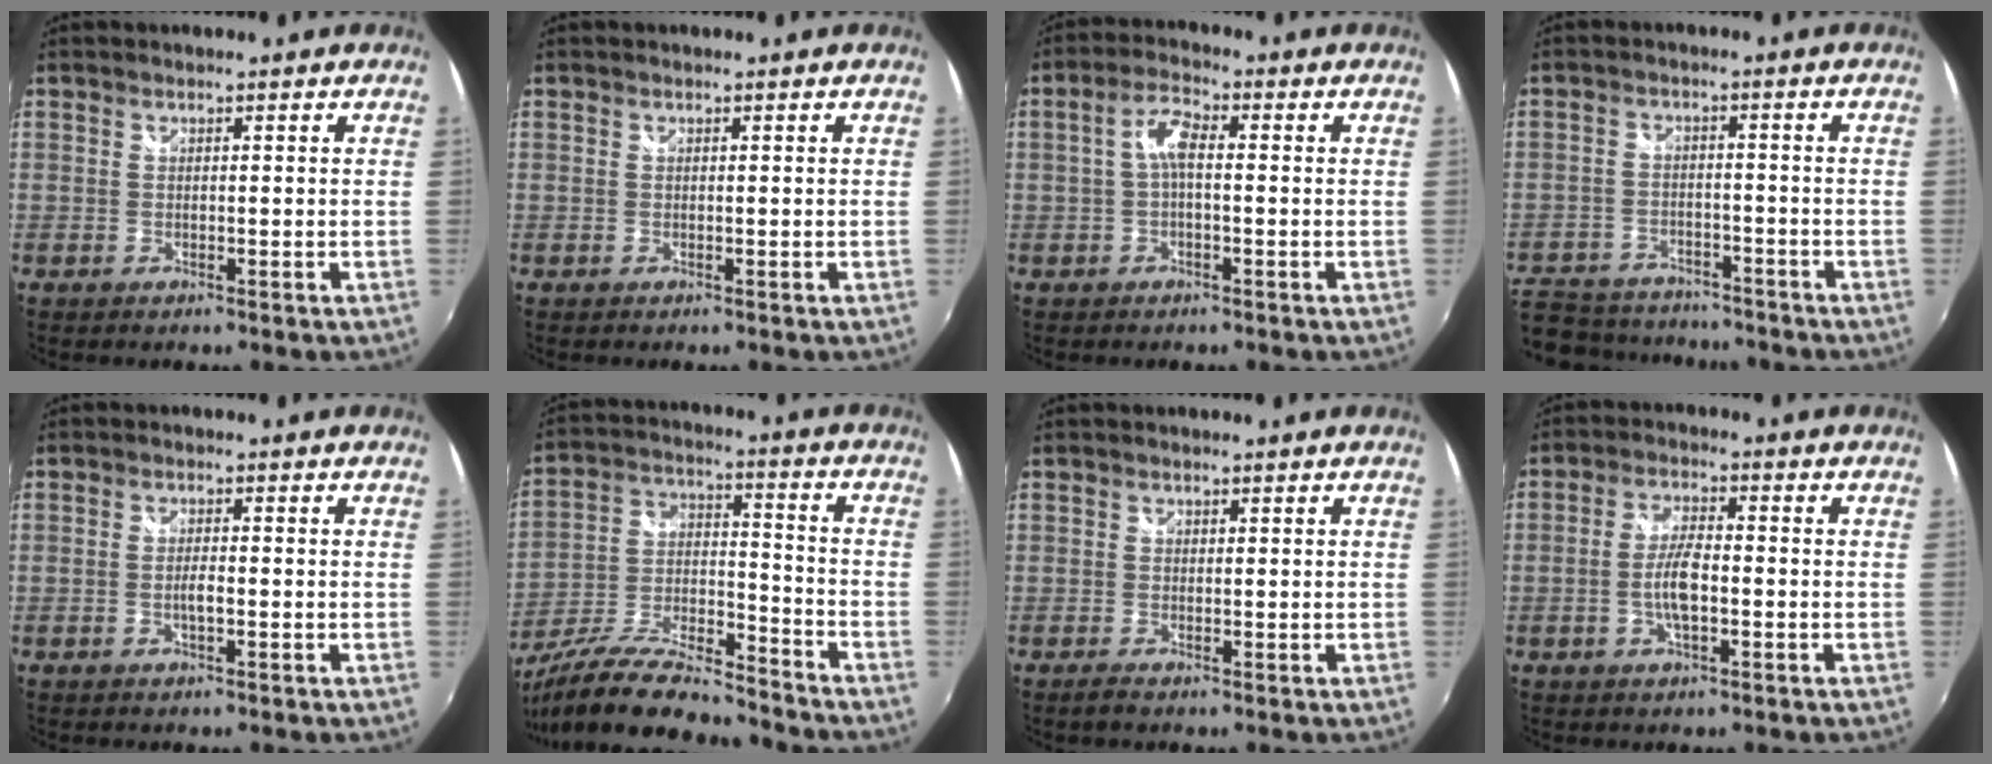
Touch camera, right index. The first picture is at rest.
{"total": 0.0}
{"total": 4.4, "force": [-0.2, 1.5, 4.1], "torque": [-0.084, 0.014, -0.004]}
{"total": 18.3, "force": [-13.7, 10.0, 6.8], "torque": [-0.197, 0.003, -0.202]}
{"total": 1.9, "force": [-0.7, 0.3, 1.8], "torque": [-0.036, 0.000, -0.012]}
{"total": 21.1, "force": [-17.1, 5.1, 11.3], "torque": [-0.228, -0.025, -0.293]}
{"total": 1.0, "force": [-0.5, 0.8, 0.5], "torque": [-0.012, -0.003, -0.011]}
{"total": 5.8, "force": [-1.5, 1.7, 5.3], "torque": [-0.107, 0.003, -0.028]}